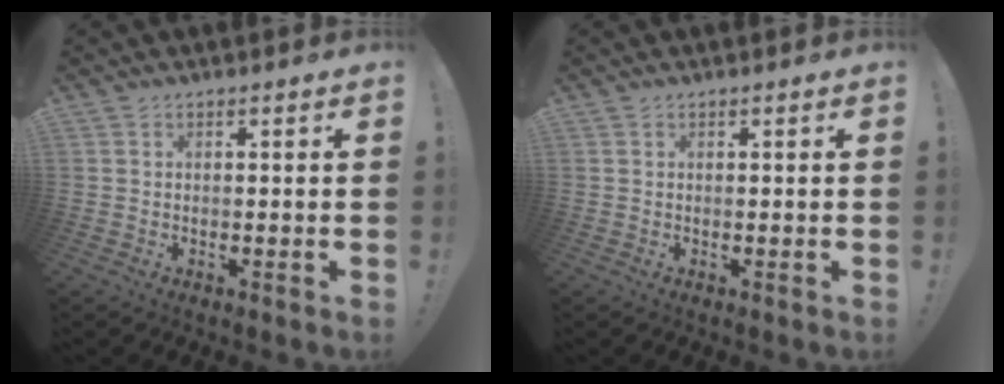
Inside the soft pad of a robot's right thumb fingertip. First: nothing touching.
{"total": 0.0}